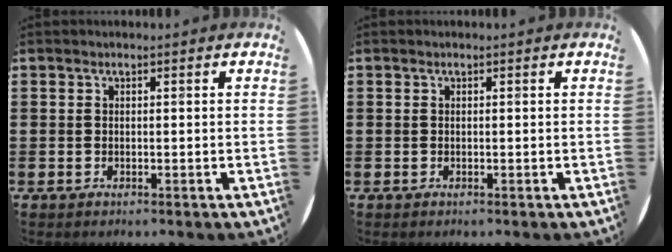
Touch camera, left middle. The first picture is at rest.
{"total": 0.0}